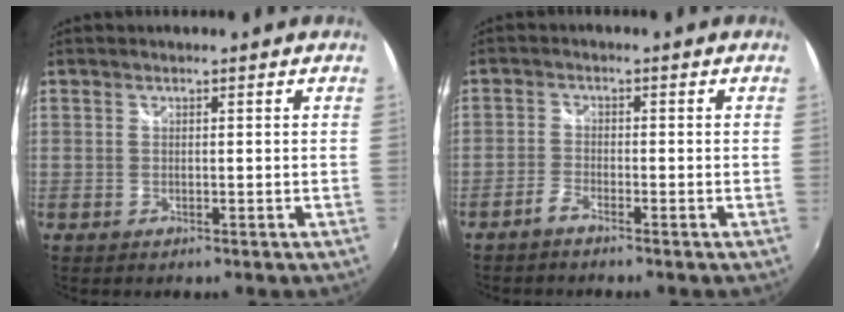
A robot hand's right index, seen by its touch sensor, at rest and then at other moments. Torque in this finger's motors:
{"motor_torque": [0.09, -0.06, -0.01, 0.00]}